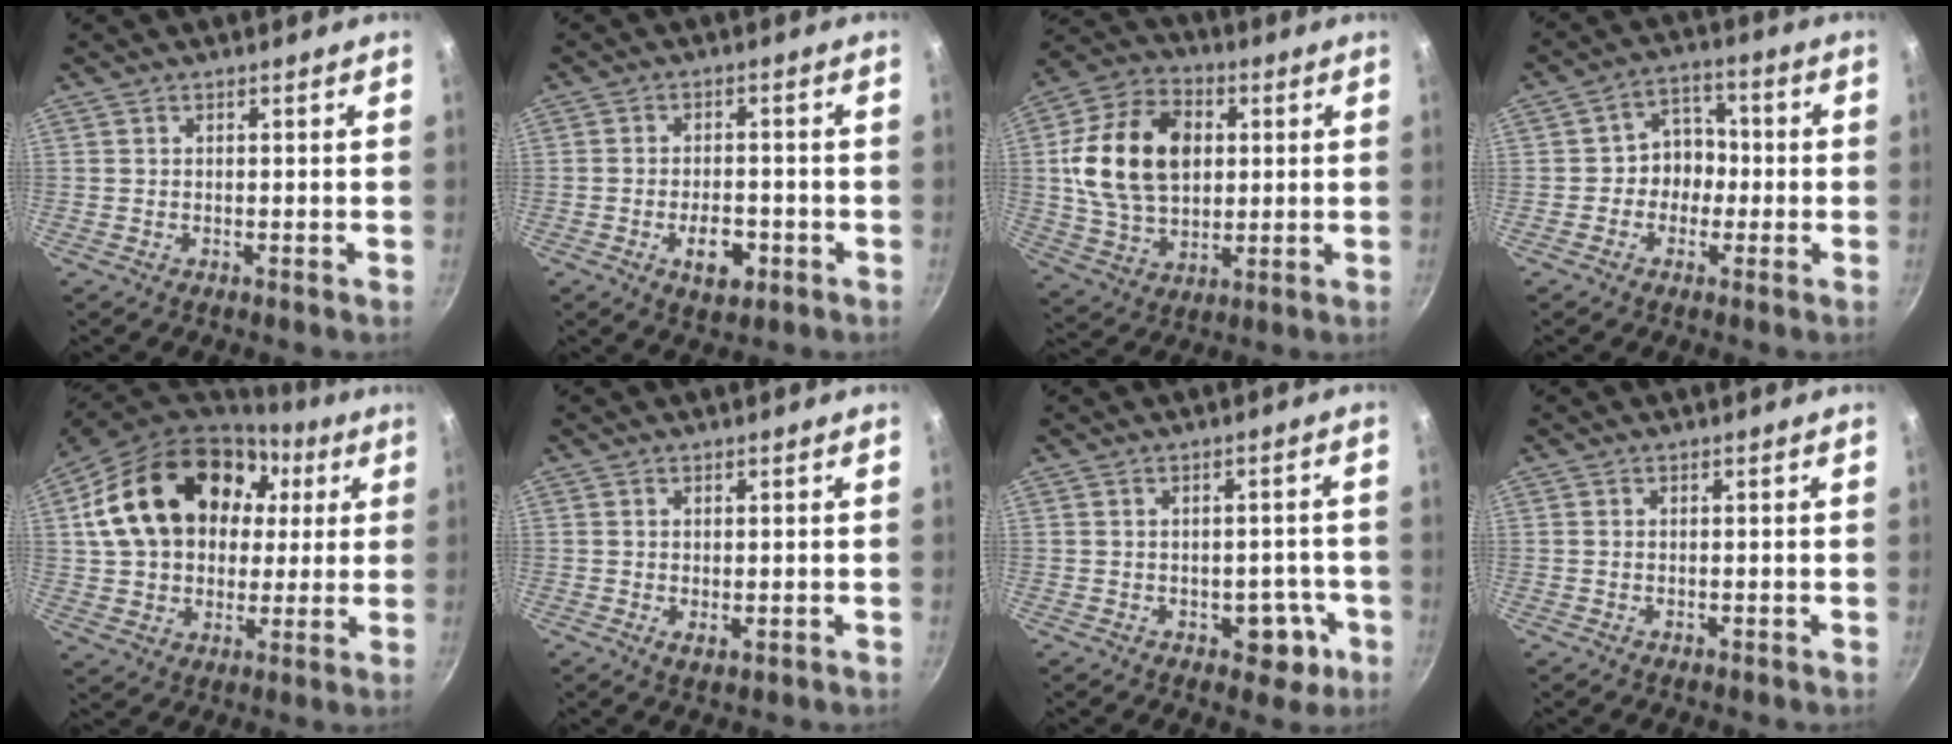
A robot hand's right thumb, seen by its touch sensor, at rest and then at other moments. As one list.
[{"total": 6.5, "force": [-2.5, 3.5, 4.8], "torque": [-0.061, 0.012, -0.034]}, {"total": 19.4, "force": [2.9, 13.6, 13.5], "torque": [-0.225, 0.005, 0.049]}, {"total": 6.9, "force": [-1.1, 6.0, 3.2], "torque": [0.005, 0.024, -0.029]}, {"total": 24.8, "force": [6.4, 17.8, 15.9], "torque": [-0.263, 0.027, 0.115]}, {"total": 2.2, "force": [-0.2, 1.1, 1.9], "torque": [-0.030, -0.008, -0.001]}, {"total": 6.2, "force": [-2.3, 4.0, 4.1], "torque": [-0.021, 0.020, -0.021]}, {"total": 0.5, "force": [-0.2, 0.3, 0.4], "torque": [-0.007, 0.003, -0.003]}]